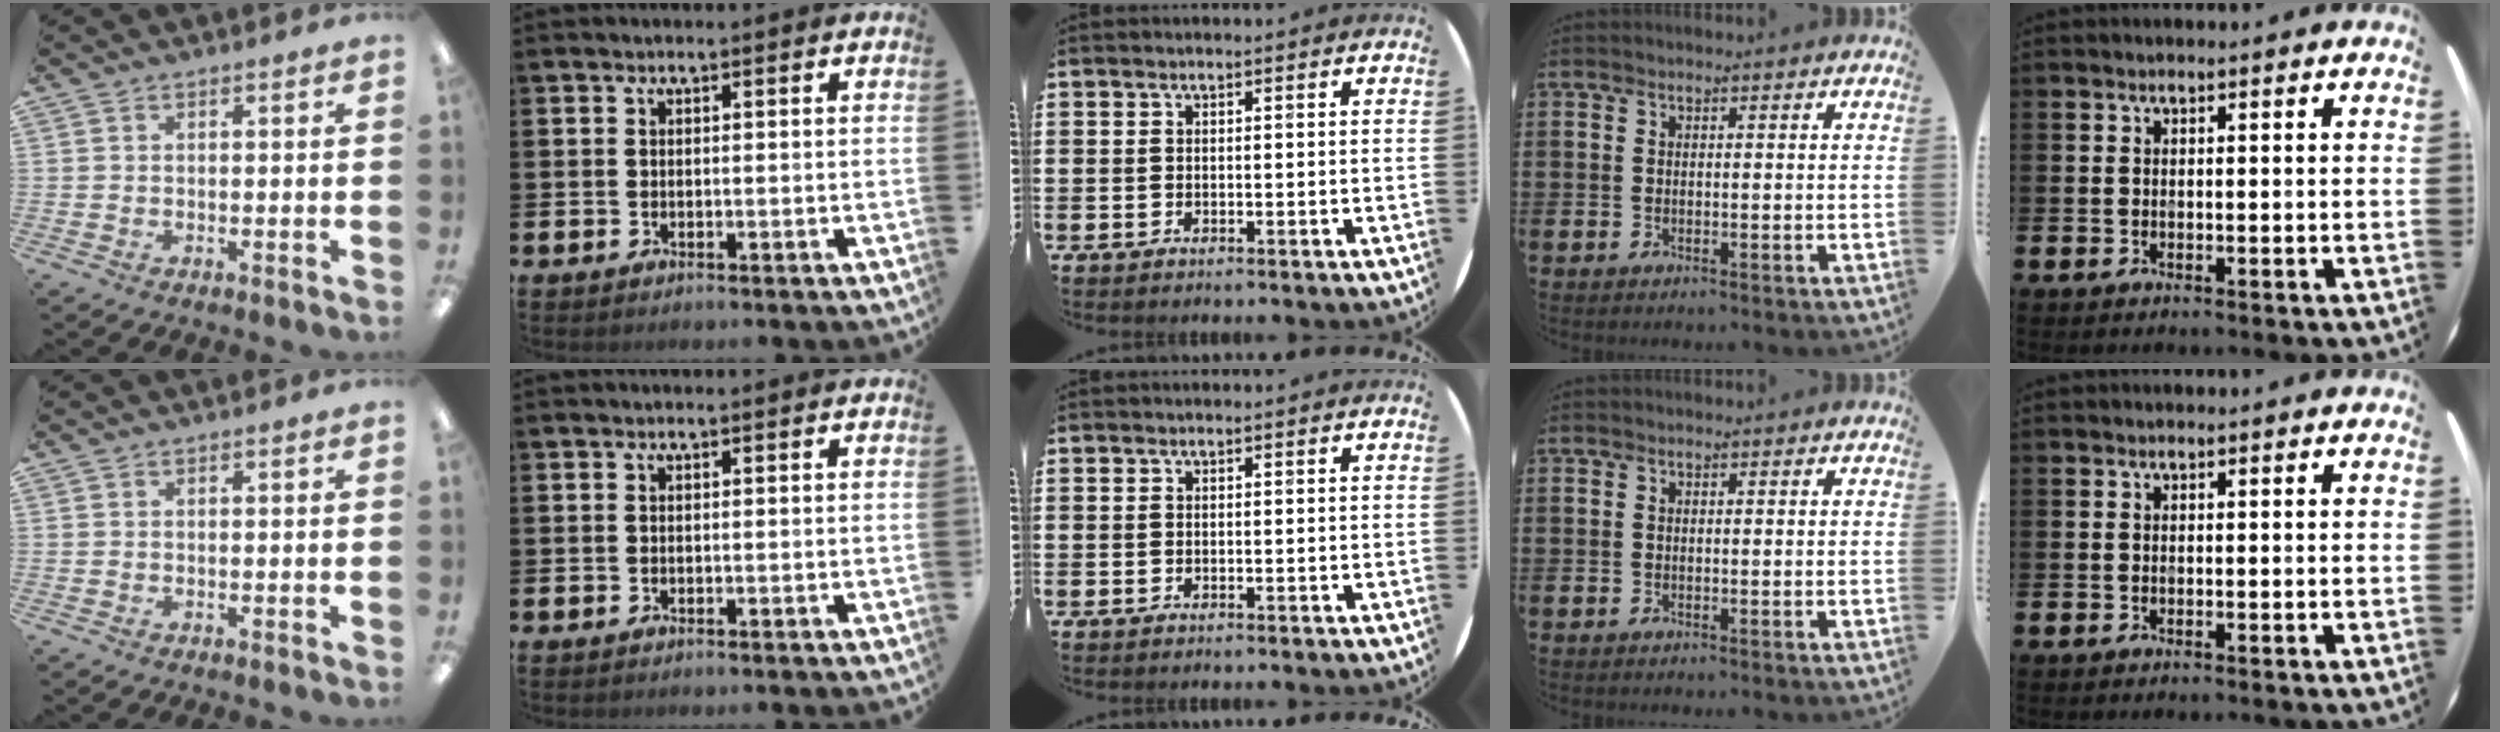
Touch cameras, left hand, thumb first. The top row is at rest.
{}